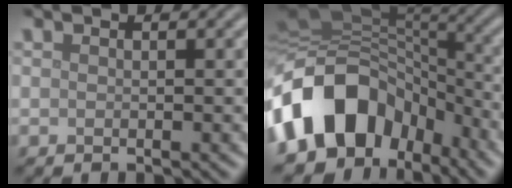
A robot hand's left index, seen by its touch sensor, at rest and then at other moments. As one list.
[{"total": 13.4, "force": [-6.0, 9.3, 7.4], "torque": [-0.137, 0.014, -0.117]}]